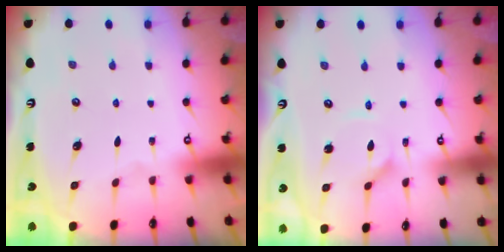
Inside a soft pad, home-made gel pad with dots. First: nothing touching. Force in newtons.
{"total": 3.0, "press": 2.9, "slide": 0.4}